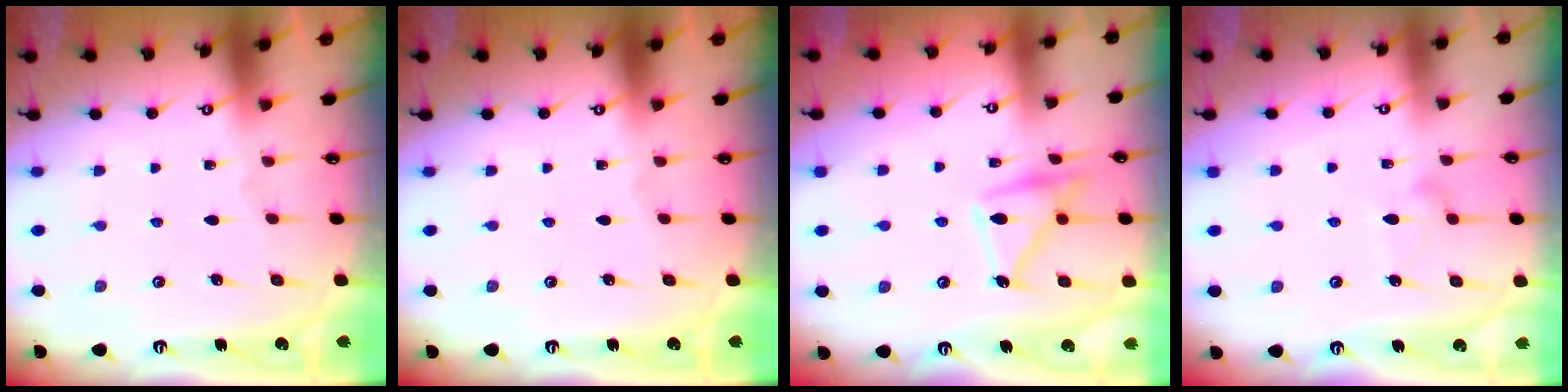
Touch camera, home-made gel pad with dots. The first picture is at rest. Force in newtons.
{"total": 0.0}
{"total": 15.5, "press": 15.4, "slide": 1.1}
{"total": 10.0, "press": 10.0, "slide": 0.5}